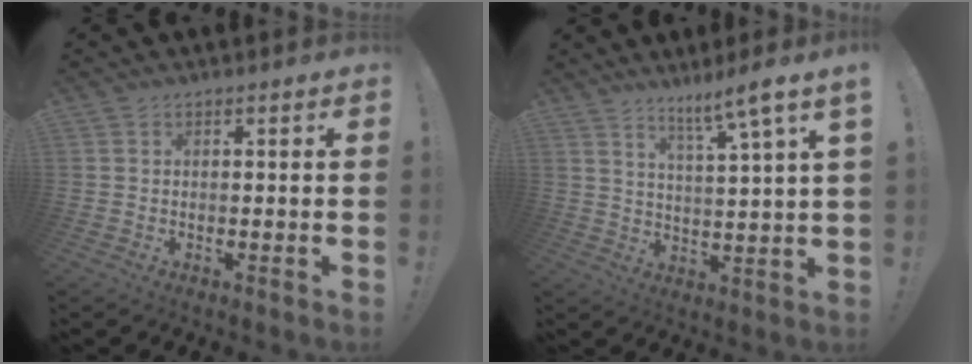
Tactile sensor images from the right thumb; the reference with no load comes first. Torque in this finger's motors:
{"motor_torque": [0.06, 0.08, 0.22, 0.19, 0.10]}